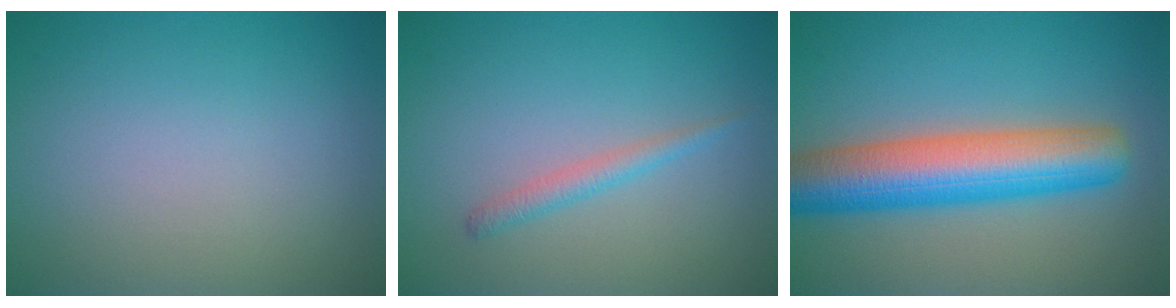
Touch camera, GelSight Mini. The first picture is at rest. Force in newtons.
{"total": 1.5, "press": 1.5, "slide": 0.0}
{"total": 8.9, "press": 8.9, "slide": 0.3}